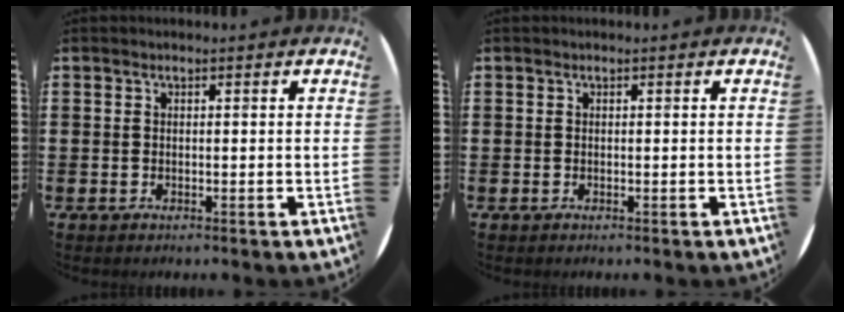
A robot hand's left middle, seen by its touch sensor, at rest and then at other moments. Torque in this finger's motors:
{"motor_torque": [0.06, -0.23, 0.00, 0.02]}